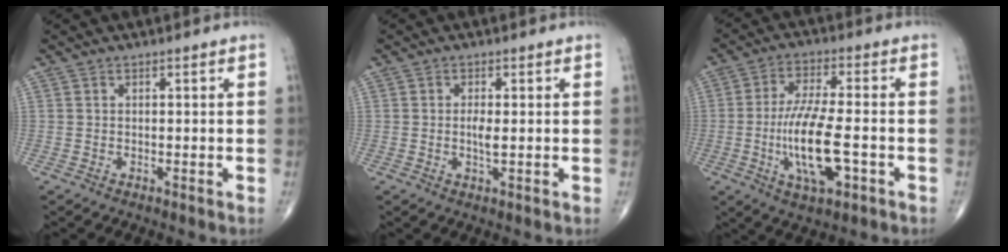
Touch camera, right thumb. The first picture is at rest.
{"total": 2.3, "force": [0.0, 0.6, 2.2], "torque": [-0.044, -0.005, -0.002]}
{"total": 13.0, "force": [-3.1, 4.0, 11.9], "torque": [-0.228, 0.005, -0.053]}